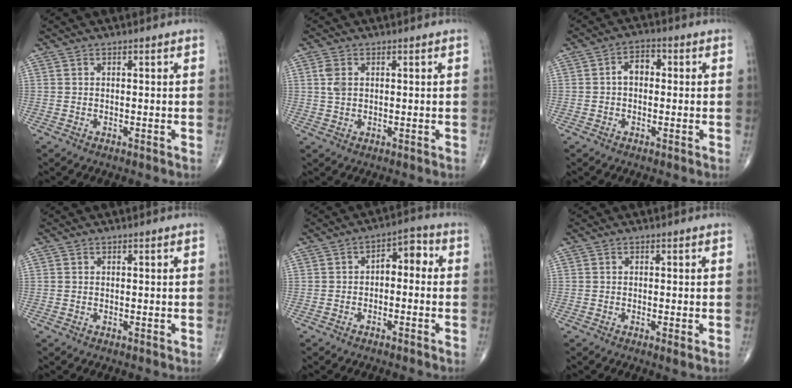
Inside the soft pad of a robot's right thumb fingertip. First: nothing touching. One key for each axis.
{"total": 2.8, "fx": 0.7, "fy": 1.8, "fz": 2.0, "tx": -0.043, "ty": 0.001, "tz": 0.015}
{"total": 4.0, "fx": 0.0, "fy": 2.8, "fz": 2.9, "tx": -0.036, "ty": 0.019, "tz": -0.008}
{"total": 0.0}
{"total": 5.0, "fx": -0.4, "fy": 3.0, "fz": 3.9, "tx": -0.033, "ty": 0.037, "tz": -0.015}
{"total": 1.3, "fx": -0.3, "fy": 0.1, "fz": 1.2, "tx": -0.028, "ty": -0.007, "tz": -0.009}